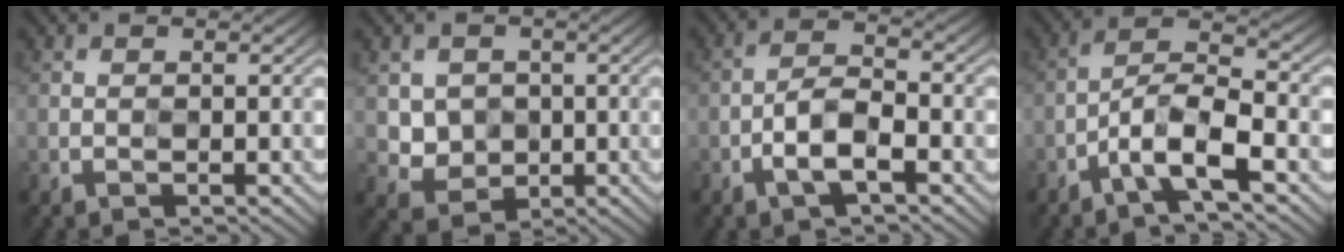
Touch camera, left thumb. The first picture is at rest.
{"total": 3.5, "force": [1.6, 3.1, -0.5], "torque": [-0.009, -0.007, 0.025]}
{"total": 4.4, "force": [-2.2, 1.6, 3.4], "torque": [-0.066, 0.013, -0.047]}
{"total": 7.1, "force": [-3.9, 1.9, 5.6], "torque": [-0.095, 0.011, -0.082]}